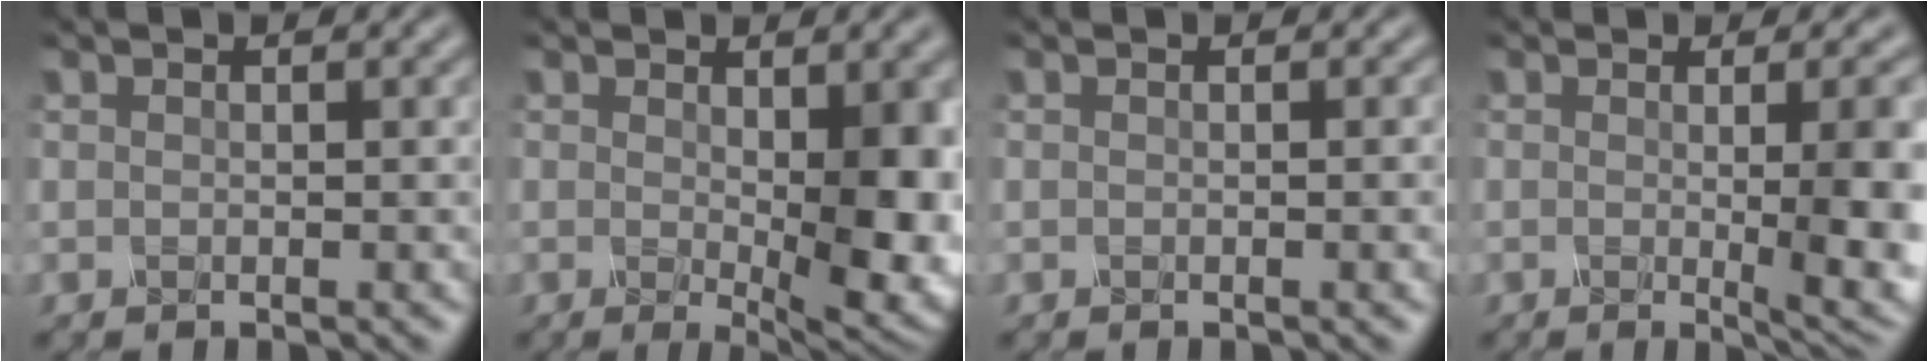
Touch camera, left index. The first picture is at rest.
{"total": 5.9, "force": [-0.1, 1.7, 5.7], "torque": [-0.075, -0.012, 0.002]}
{"total": 0.8, "force": [-0.1, 0.2, 0.8], "torque": [-0.007, 0.001, -0.002]}
{"total": 6.9, "force": [-0.4, 1.9, 6.6], "torque": [-0.063, -0.007, -0.002]}